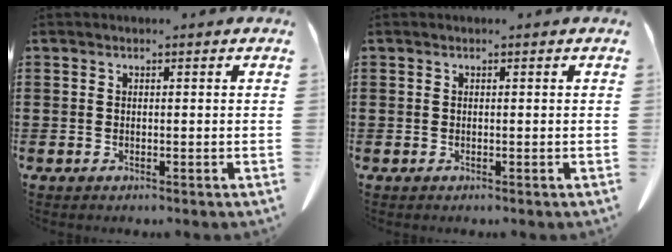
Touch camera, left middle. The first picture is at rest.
{"total": 0.0}